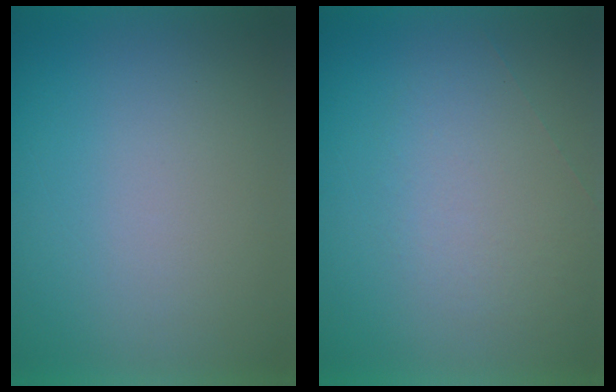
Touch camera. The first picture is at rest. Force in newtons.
{"total": 1.0}